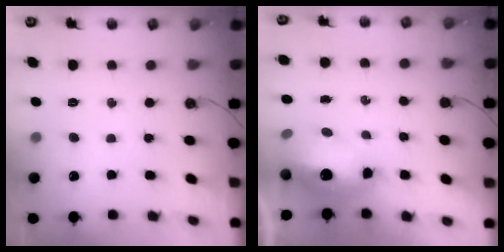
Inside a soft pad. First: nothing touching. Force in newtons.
{"total": 12.3, "press": 12.2, "slide": 1.3}